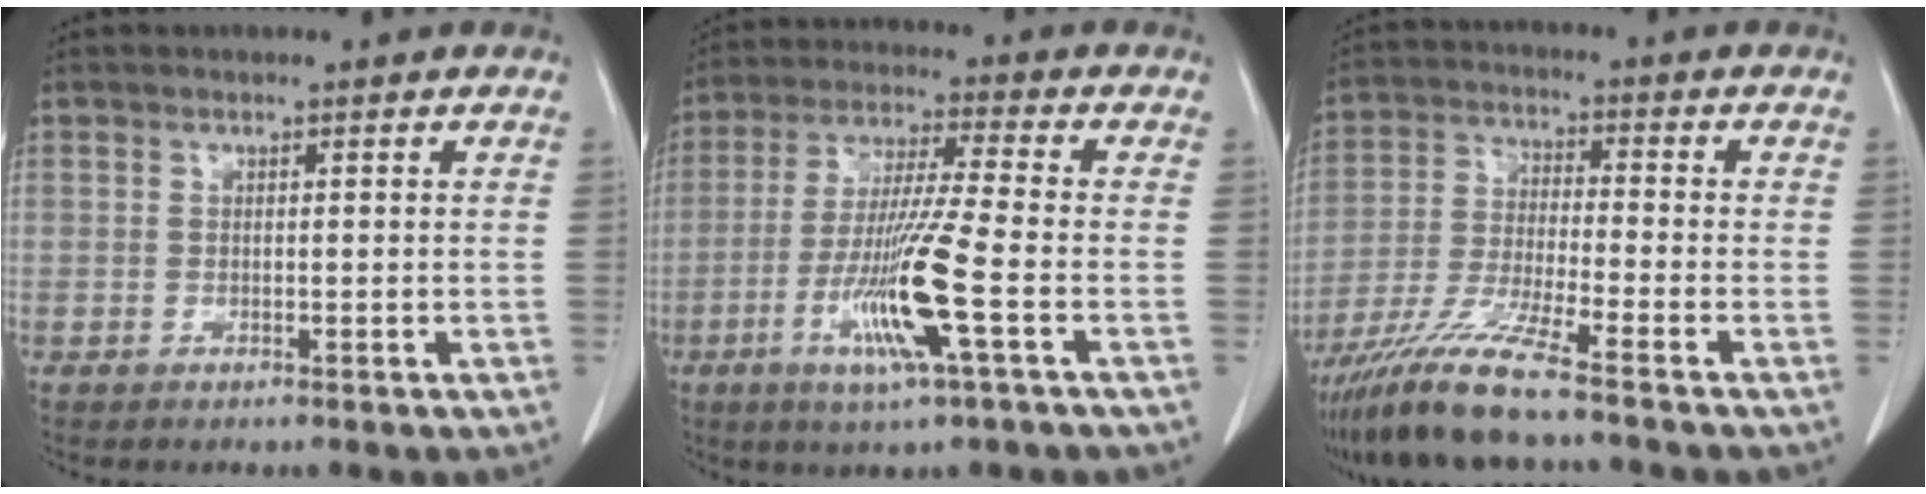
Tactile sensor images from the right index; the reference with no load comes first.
{"total": 12.5, "force": [-4.1, -0.5, 11.7], "torque": [-0.235, -0.018, -0.081]}
{"total": 10.2, "force": [-7.9, -0.9, 6.4], "torque": [-0.130, -0.029, -0.153]}